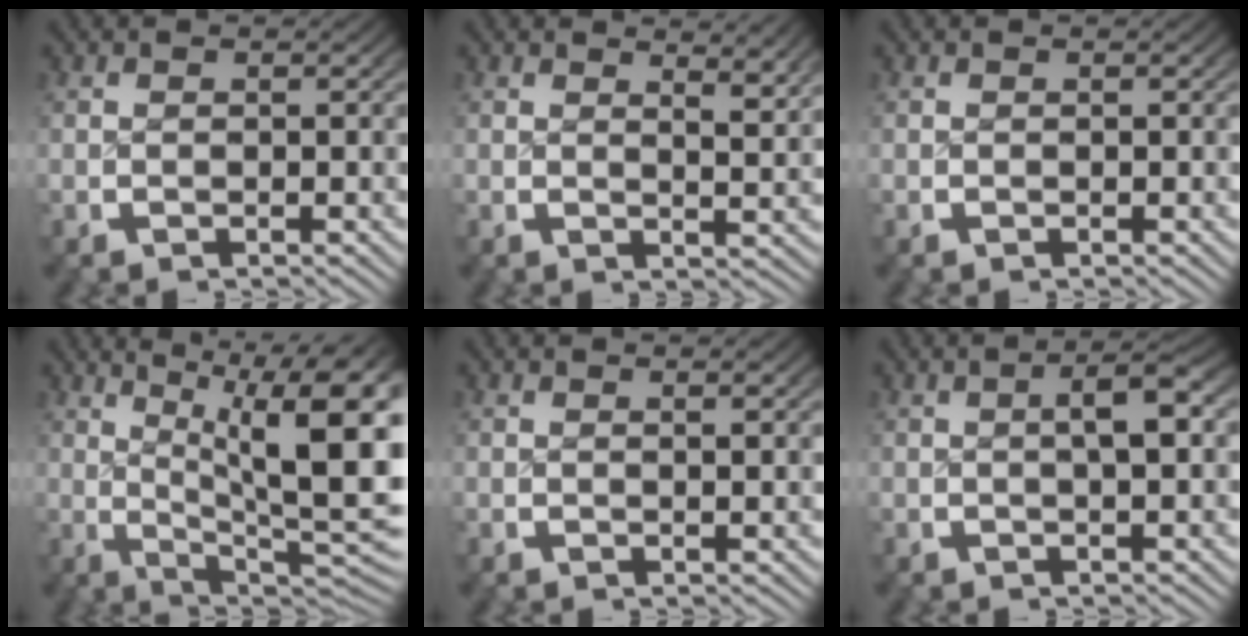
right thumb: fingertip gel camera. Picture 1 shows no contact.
{"total": 2.5, "force": [1.7, 0.4, 1.7], "torque": [-0.020, -0.010, 0.029]}
{"total": 0.0}
{"total": 12.9, "force": [2.5, 7.2, 10.4], "torque": [-0.141, -0.026, 0.045]}
{"total": 0.6, "force": [0.4, -0.1, 0.5], "torque": [-0.008, -0.002, 0.009]}
{"total": 3.2, "force": [0.3, 1.0, 3.0], "torque": [-0.045, 0.010, 0.003]}